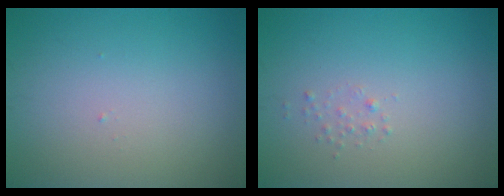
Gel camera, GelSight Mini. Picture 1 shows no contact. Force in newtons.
{"total": 0.6, "press": 0.6, "slide": 0.0}